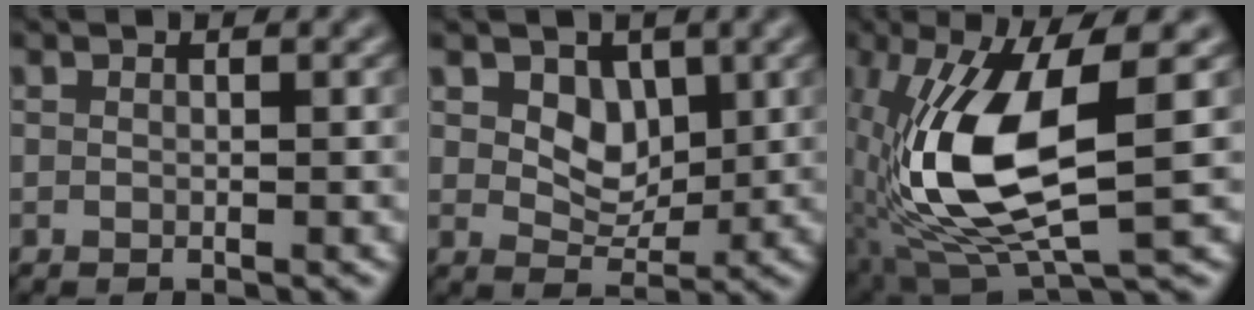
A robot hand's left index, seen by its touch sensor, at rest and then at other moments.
{"total": 3.1, "force": [0.9, 2.3, 1.9], "torque": [-0.041, -0.012, 0.013]}
{"total": 11.3, "force": [-0.7, 3.9, 10.6], "torque": [-0.225, -0.004, -0.010]}